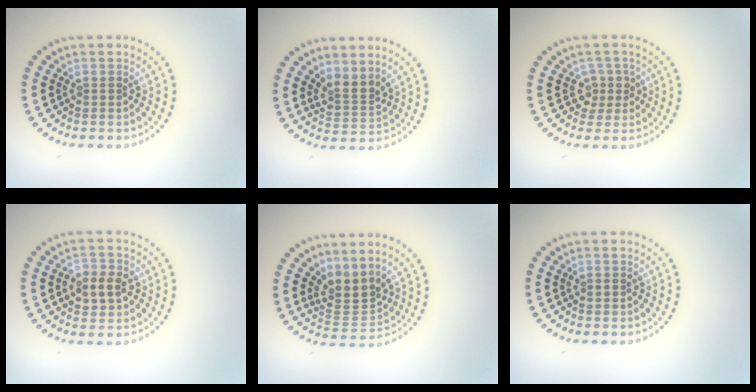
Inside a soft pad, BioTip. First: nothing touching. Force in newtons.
{"total": 2.6, "press": 1.9, "slide": 1.7}
{"total": 2.0, "press": 1.6, "slide": 1.2}
{"total": 3.0, "press": 2.9, "slide": 0.4}
{"total": 3.2, "press": 2.4, "slide": 2.1}
{"total": 0.6, "press": 0.6, "slide": 0.1}